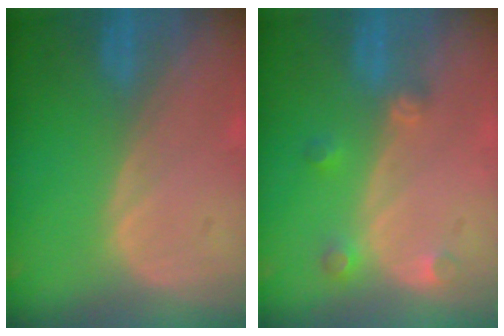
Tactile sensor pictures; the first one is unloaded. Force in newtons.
{"total": 2.6, "press": 2.6, "slide": 0.2}